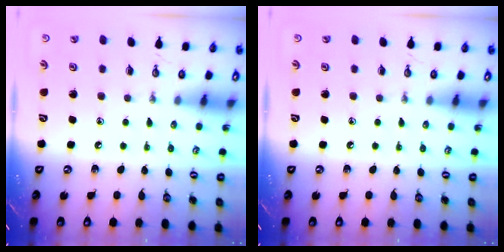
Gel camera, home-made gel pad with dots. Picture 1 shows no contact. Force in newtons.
{"total": 0.0}